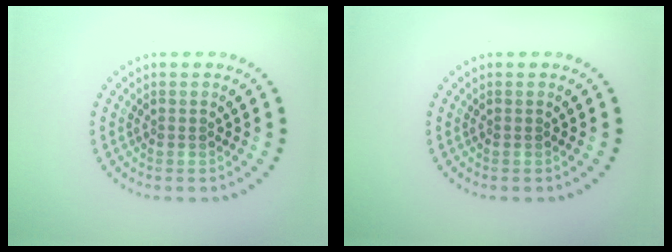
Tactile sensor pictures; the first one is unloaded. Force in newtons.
{"total": 0.0}